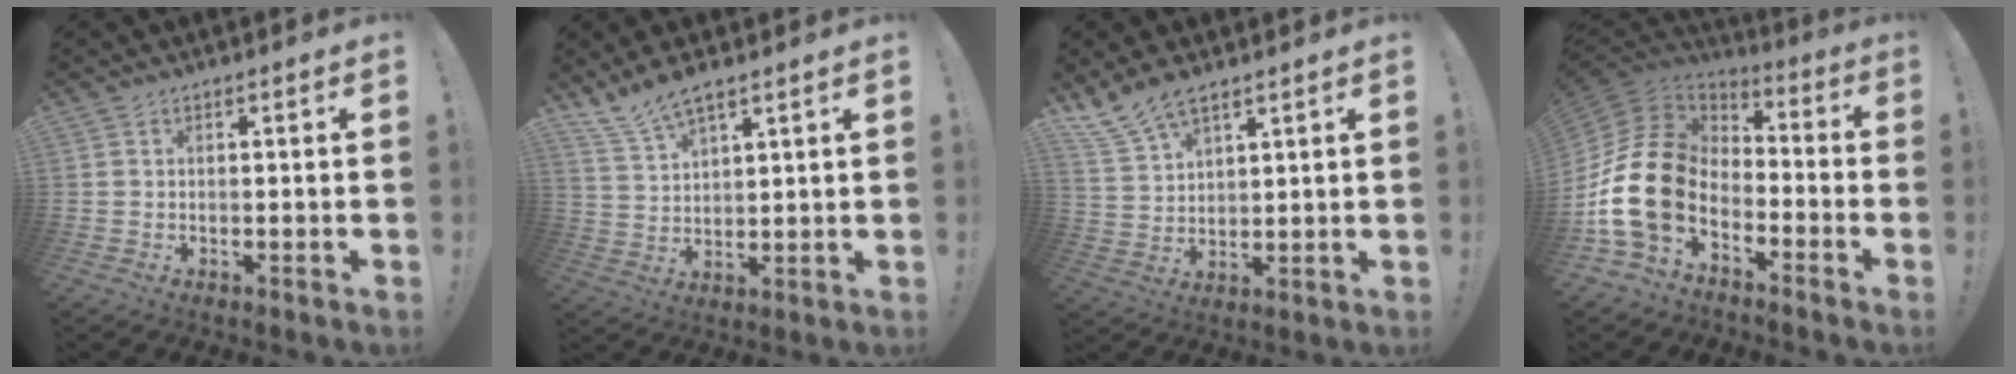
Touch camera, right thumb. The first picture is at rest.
{"total": 7.6, "force": [6.5, 2.0, 3.5], "torque": [-0.077, -0.033, 0.123]}
{"total": 8.5, "force": [6.8, 3.4, 3.9], "torque": [-0.085, -0.033, 0.134]}
{"total": 17.4, "force": [-5.2, 11.6, 11.8], "torque": [-0.253, 0.027, -0.086]}